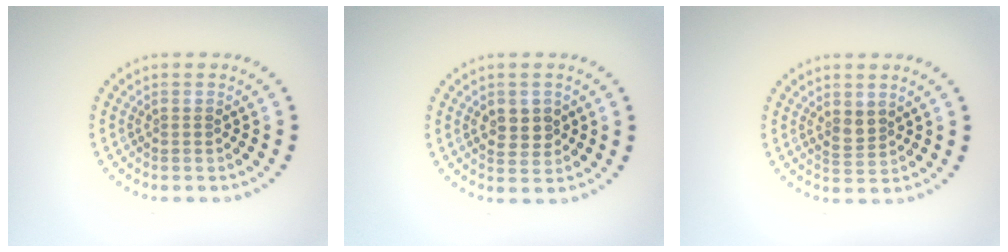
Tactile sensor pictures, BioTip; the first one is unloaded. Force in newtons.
{"total": 2.6, "press": 2.5, "slide": 0.6}
{"total": 1.6, "press": 1.4, "slide": 0.7}